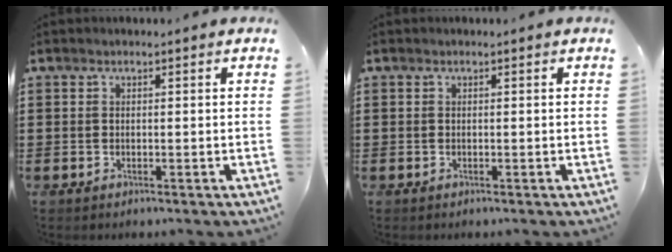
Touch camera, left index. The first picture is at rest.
{"total": 0.0}